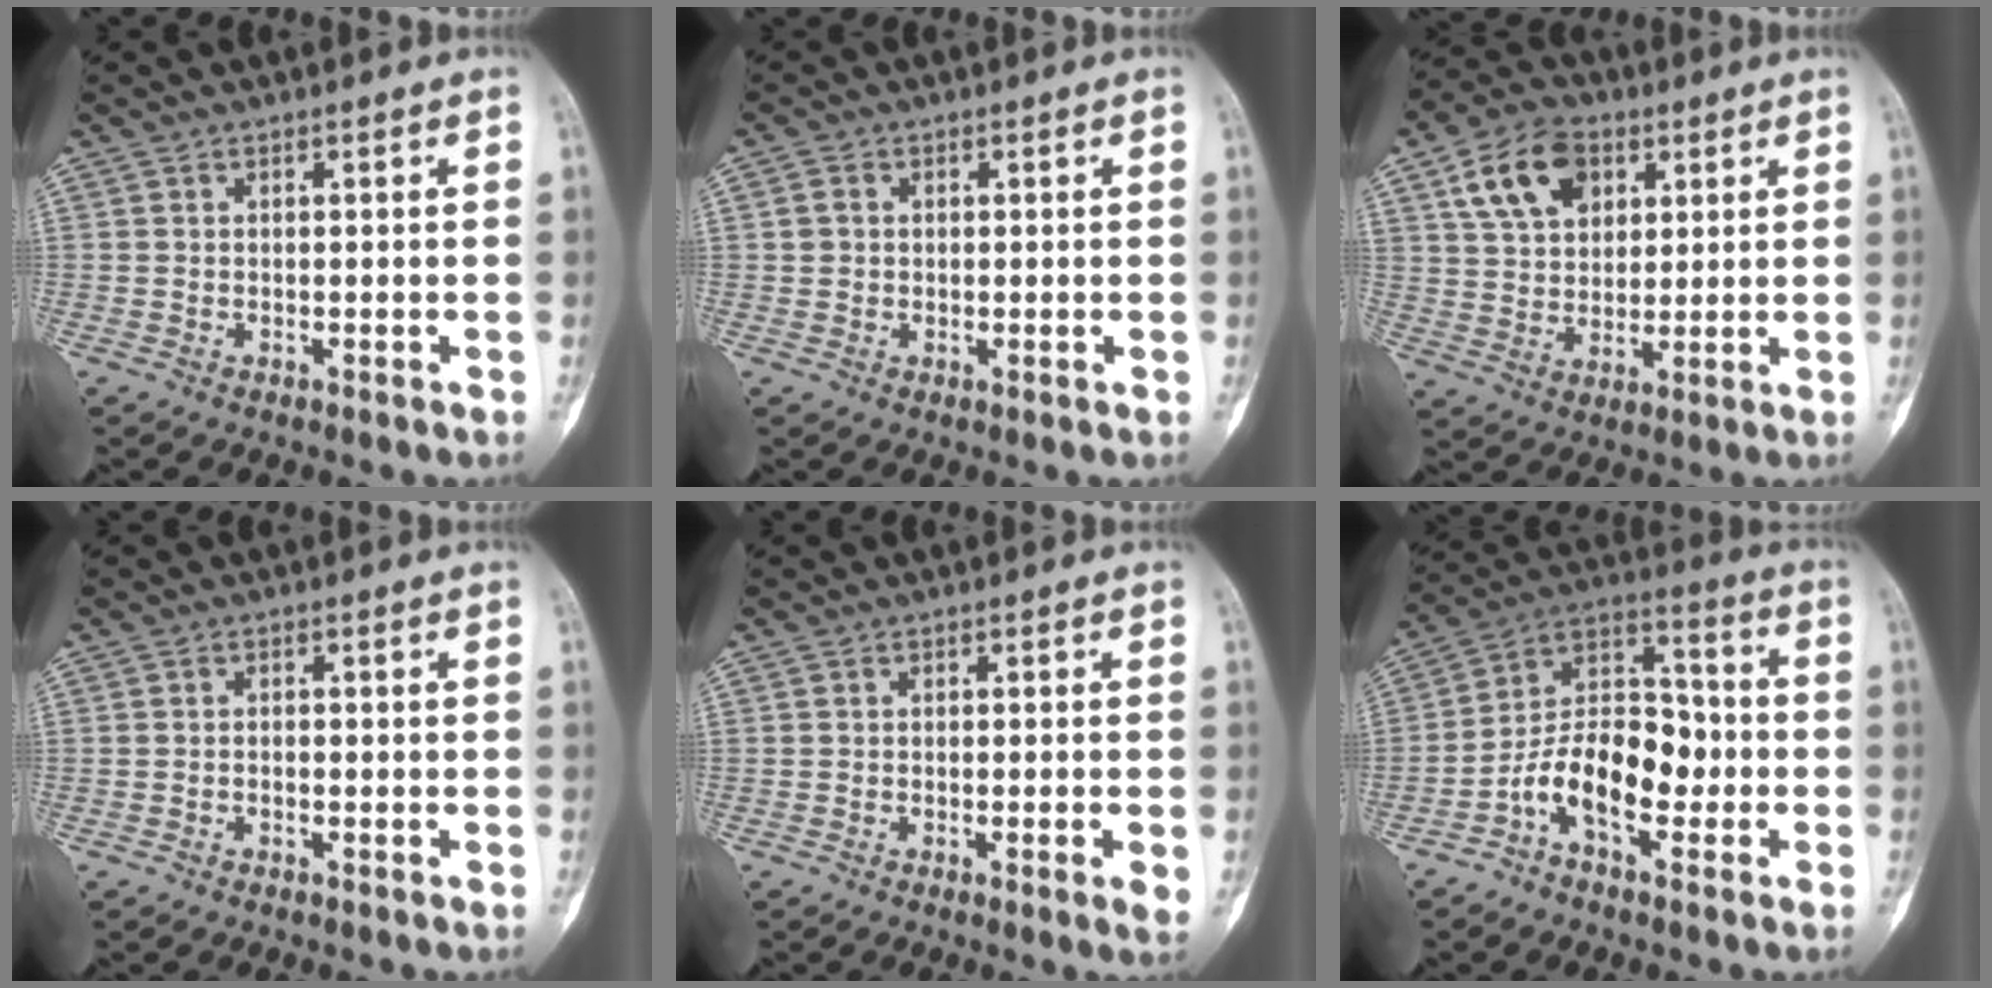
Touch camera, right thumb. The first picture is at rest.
{"total": 2.1, "force": [0.3, 1.9, 0.8], "torque": [-0.009, 0.001, 0.006]}
{"total": 12.1, "force": [5.2, 8.3, 7.1], "torque": [-0.100, -0.006, 0.092]}
{"total": 0.7, "force": [-0.3, 0.4, 0.5], "torque": [-0.010, 0.004, -0.007]}
{"total": 2.9, "force": [-0.7, 0.3, 2.8], "torque": [-0.047, -0.008, -0.010]}
{"total": 13.8, "force": [-4.5, 7.9, 10.4], "torque": [-0.160, 0.056, -0.086]}